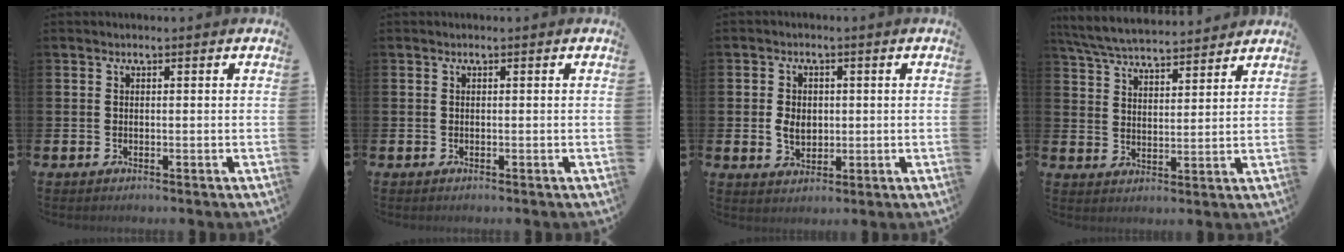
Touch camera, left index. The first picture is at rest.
{"total": 0.0}
{"total": 3.5, "force": [0.2, 2.7, 2.2], "torque": [-0.028, 0.003, -0.003]}
{"total": 6.6, "force": [6.4, 0.9, 1.3], "torque": [-0.050, -0.035, 0.116]}